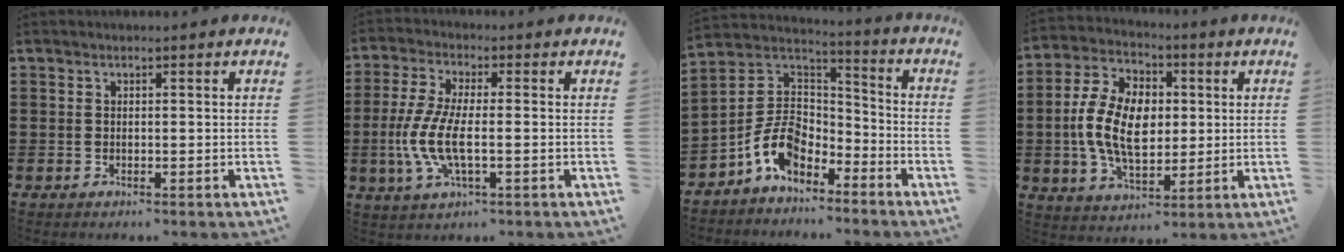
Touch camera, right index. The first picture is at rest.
{"total": 7.9, "force": [-1.8, 2.7, 7.2], "torque": [-0.172, -0.015, -0.040]}
{"total": 8.8, "force": [-4.7, 5.8, 4.6], "torque": [-0.117, 0.010, -0.097]}
{"total": 11.3, "force": [-0.2, 7.3, 8.6], "torque": [-0.195, 0.013, -0.005]}